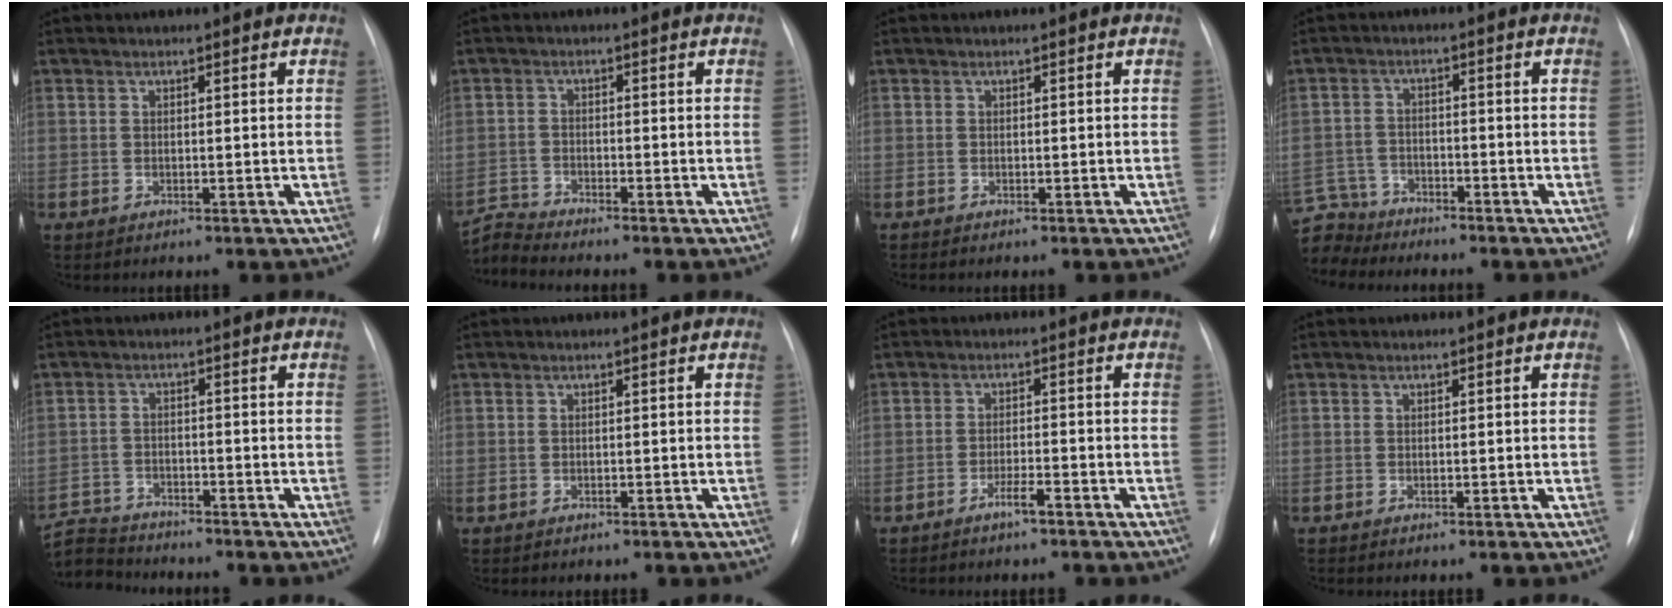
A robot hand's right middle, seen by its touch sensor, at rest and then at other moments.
{"total": 4.2, "force": [-3.8, -1.7, -0.8], "torque": [0.004, -0.012, -0.072]}
{"total": 0.0}
{"total": 9.1, "force": [-8.2, 3.8, 0.7], "torque": [-0.033, 0.006, -0.155]}
{"total": 7.8, "force": [-7.8, 1.2, 0.1], "torque": [-0.010, 0.003, -0.142]}
{"total": 0.0}
{"total": 2.4, "force": [-1.9, -0.2, 1.5], "torque": [-0.032, -0.001, -0.033]}
{"total": 0.0}